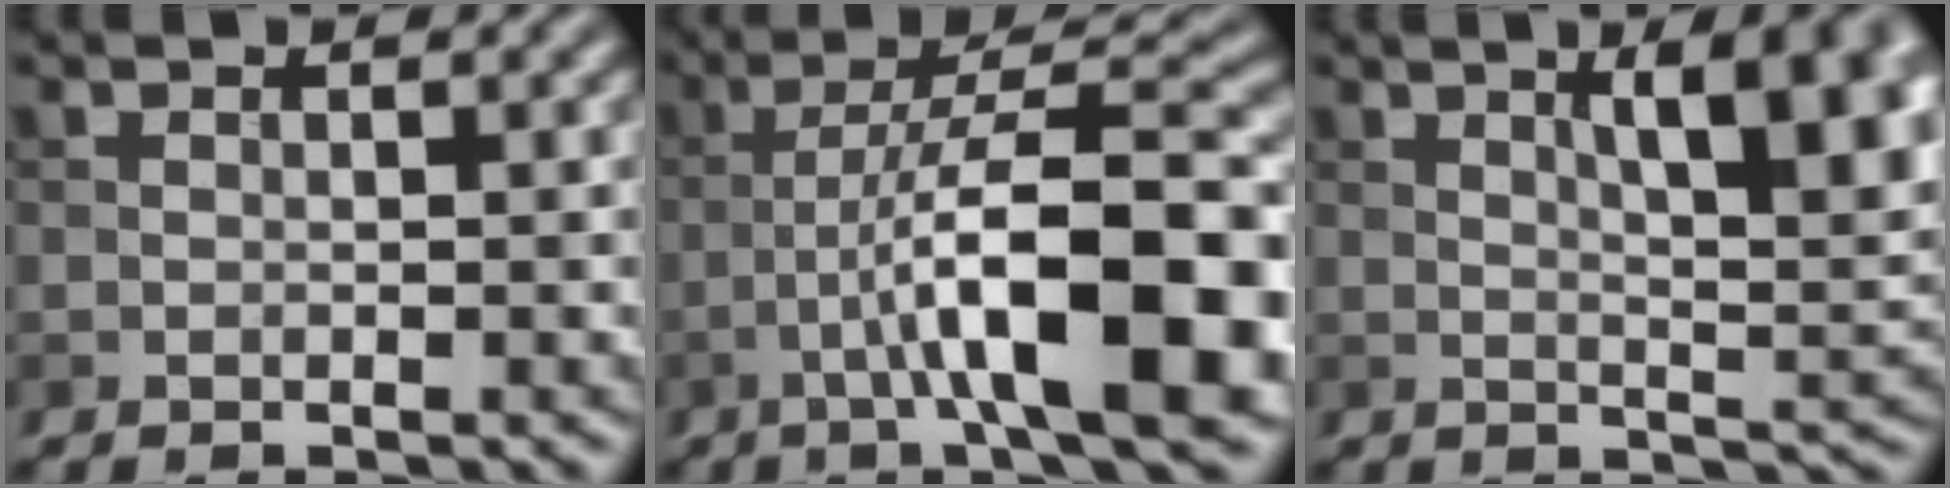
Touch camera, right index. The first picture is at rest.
{"total": 12.4, "force": [-3.7, 2.6, 11.6], "torque": [-0.173, 0.022, -0.053]}
{"total": 10.4, "force": [3.4, 3.5, 9.2], "torque": [-0.100, 0.013, 0.046]}